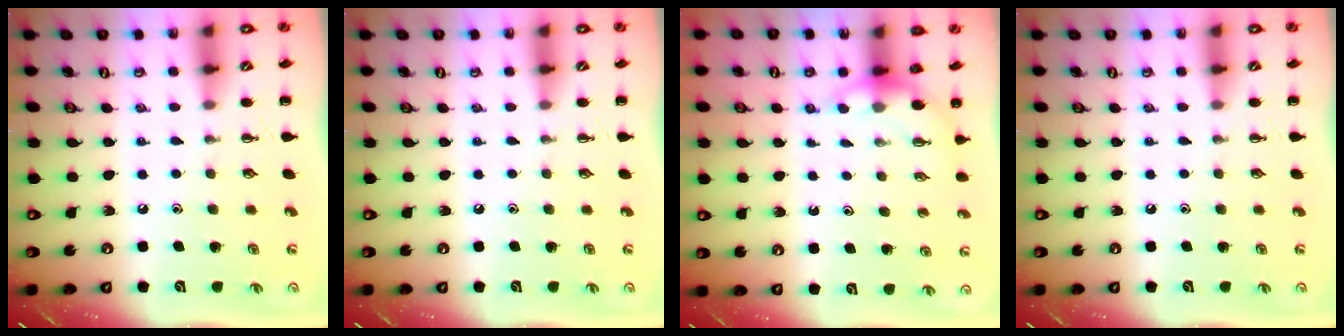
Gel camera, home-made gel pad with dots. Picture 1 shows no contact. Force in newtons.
{"total": 0.0}
{"total": 4.2, "press": 4.1, "slide": 0.8}
{"total": 0.0}